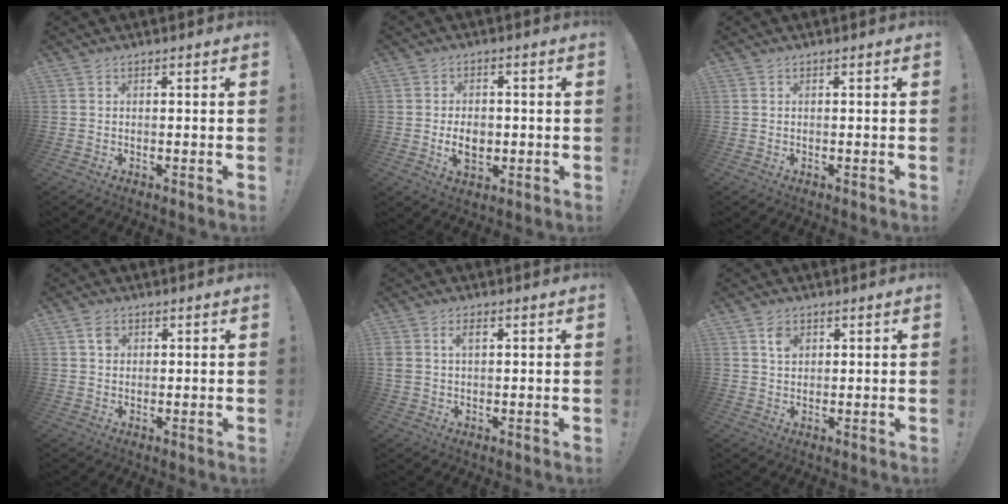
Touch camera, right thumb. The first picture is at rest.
{"total": 6.5, "force": [-1.4, 4.3, 4.6], "torque": [-0.071, -0.004, -0.030]}
{"total": 0.0}
{"total": 2.7, "force": [0.9, 2.4, 1.0], "torque": [-0.005, -0.001, 0.013]}
{"total": 3.5, "force": [1.1, 2.1, 2.5], "torque": [-0.060, 0.004, 0.017]}
{"total": 3.8, "force": [1.7, 2.8, 2.0], "torque": [-0.020, -0.005, 0.028]}